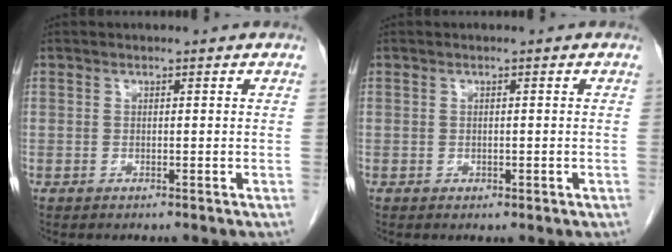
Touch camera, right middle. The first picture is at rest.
{"total": 0.6, "force": [-0.2, 0.4, 0.4], "torque": [-0.008, -0.001, 0.000]}